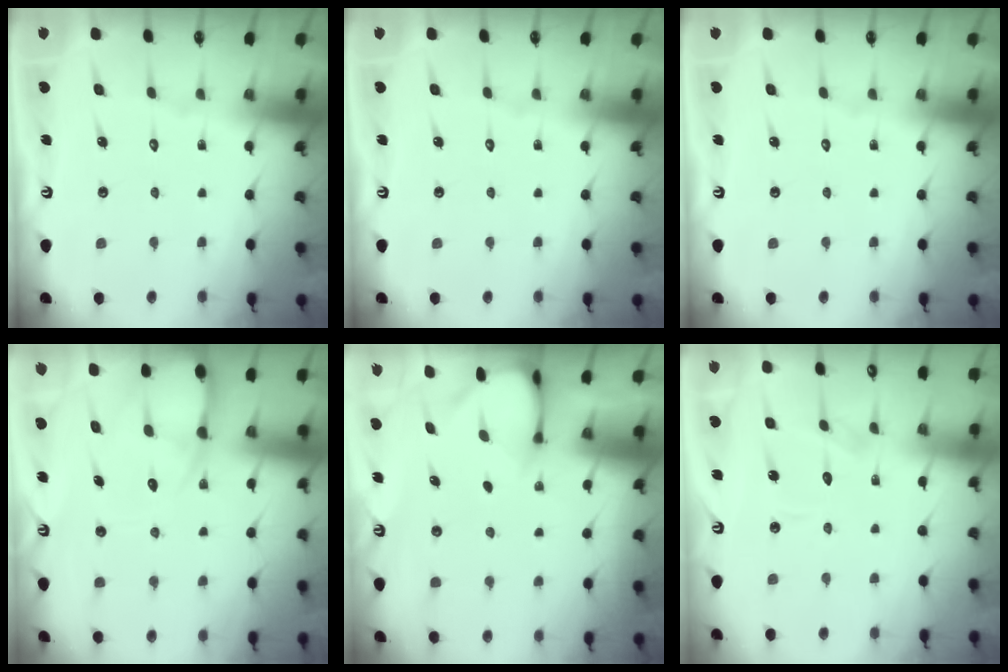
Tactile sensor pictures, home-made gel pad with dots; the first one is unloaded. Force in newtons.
{"total": 0.0}
{"total": 0.0}
{"total": 8.6, "press": 8.6, "slide": 0.9}
{"total": 3.2, "press": 3.2, "slide": 0.2}
{"total": 4.8, "press": 4.7, "slide": 0.5}